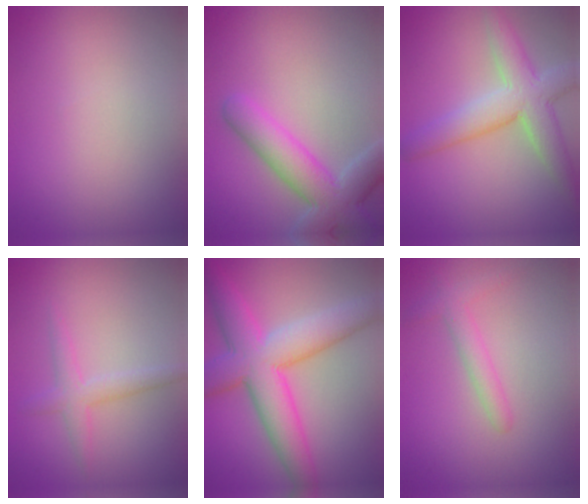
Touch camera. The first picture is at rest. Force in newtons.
{"total": 6.4, "press": 6.4, "slide": 0.4}
{"total": 6.1, "press": 6.1, "slide": 0.5}
{"total": 2.3, "press": 2.3, "slide": 0.1}
{"total": 9.2, "press": 9.2, "slide": 0.2}
{"total": 2.1, "press": 2.1, "slide": 0.0}